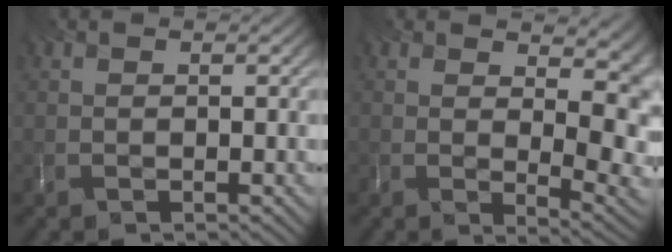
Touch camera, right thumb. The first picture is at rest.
{"total": 10.6, "force": [3.3, 4.4, 9.1], "torque": [-0.106, 0.006, 0.062]}